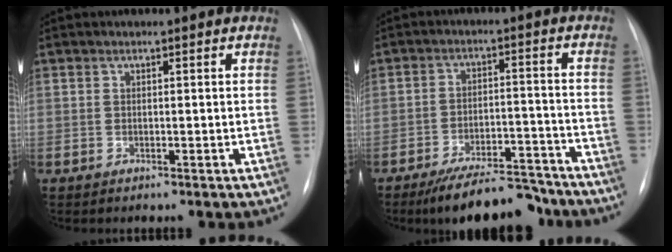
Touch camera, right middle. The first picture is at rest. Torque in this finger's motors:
{"motor_torque": [1.16, -0.98, 0.47, 0.12]}